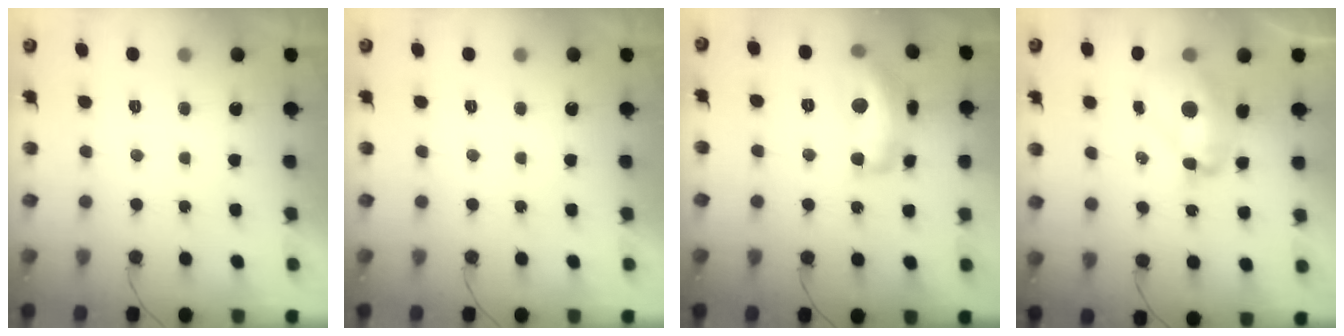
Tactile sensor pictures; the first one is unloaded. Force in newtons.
{"total": 0.0}
{"total": 14.0, "press": 13.9, "slide": 1.2}
{"total": 12.3, "press": 12.2, "slide": 1.1}